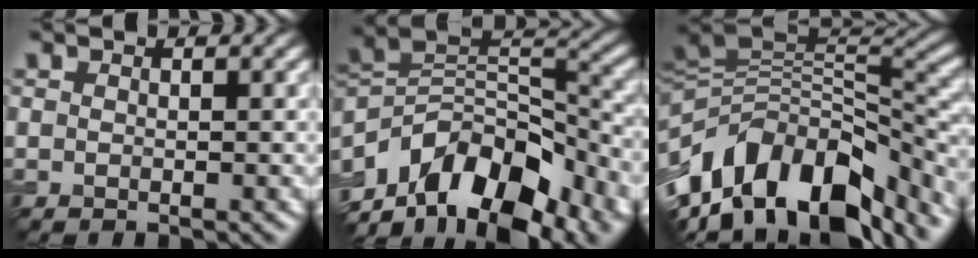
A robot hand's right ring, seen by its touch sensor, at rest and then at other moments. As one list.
[{"total": 13.1, "force": [-8.6, 6.6, 7.4], "torque": [-0.129, 0.022, -0.157]}, {"total": 14.6, "force": [-6.7, 8.0, 10.2], "torque": [-0.193, 0.012, -0.113]}]